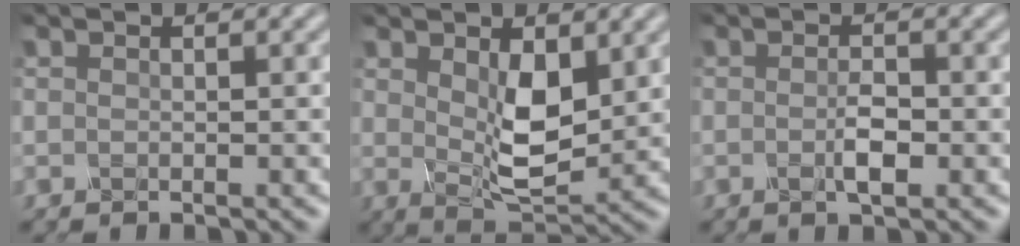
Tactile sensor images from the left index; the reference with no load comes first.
{"total": 4.4, "force": [1.1, 2.0, 3.7], "torque": [-0.077, -0.004, 0.027]}
{"total": 1.5, "force": [-0.4, 0.3, 1.4], "torque": [-0.033, 0.005, -0.008]}